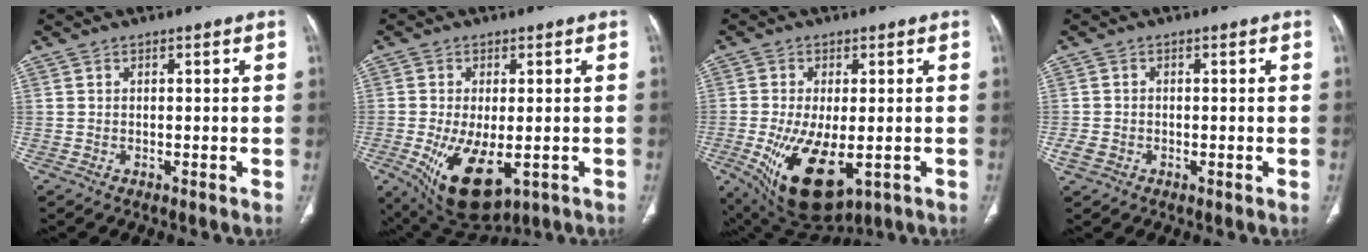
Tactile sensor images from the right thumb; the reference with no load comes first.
{"total": 12.9, "force": [-4.0, 6.2, 10.5], "torque": [-0.182, -0.015, -0.044]}
{"total": 14.4, "force": [-4.2, 6.8, 12.0], "torque": [-0.218, -0.017, -0.045]}
{"total": 2.1, "force": [-0.7, 1.6, 1.2], "torque": [-0.028, 0.005, -0.013]}